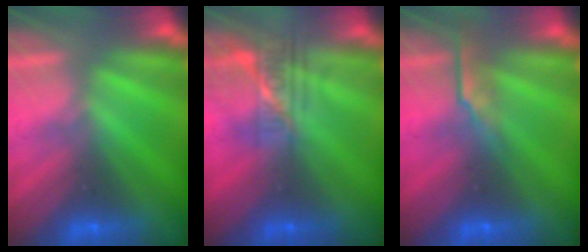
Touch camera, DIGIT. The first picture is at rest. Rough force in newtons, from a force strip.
{"total": 2.3}
{"total": 2.7}